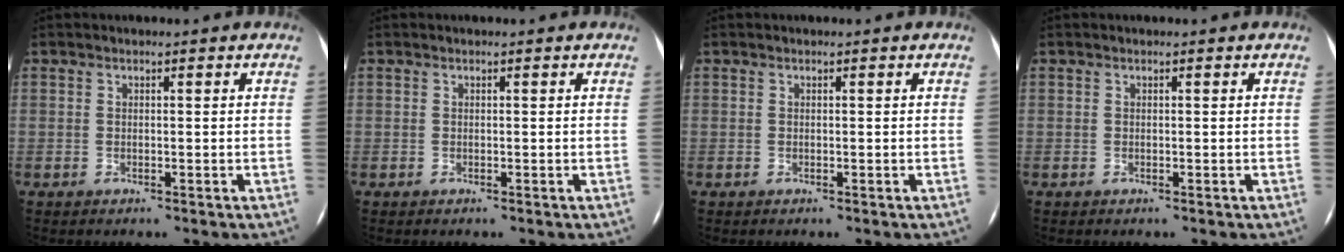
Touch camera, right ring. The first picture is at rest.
{"total": 0.0}
{"total": 0.0}
{"total": 0.0}